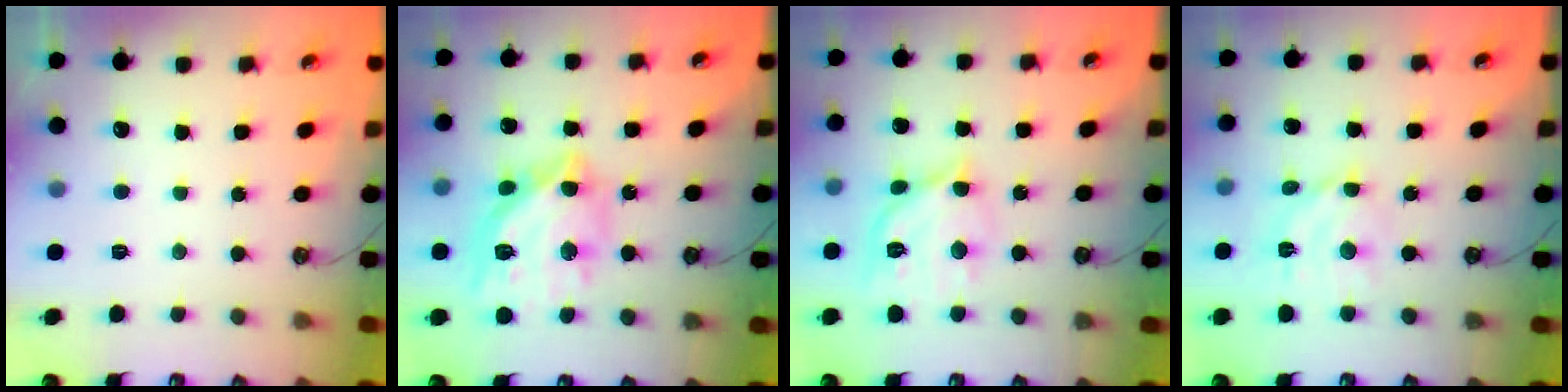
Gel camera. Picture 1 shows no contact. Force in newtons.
{"total": 17.8, "press": 17.7, "slide": 1.7}
{"total": 14.2, "press": 14.2, "slide": 1.1}
{"total": 8.7, "press": 8.7, "slide": 0.5}